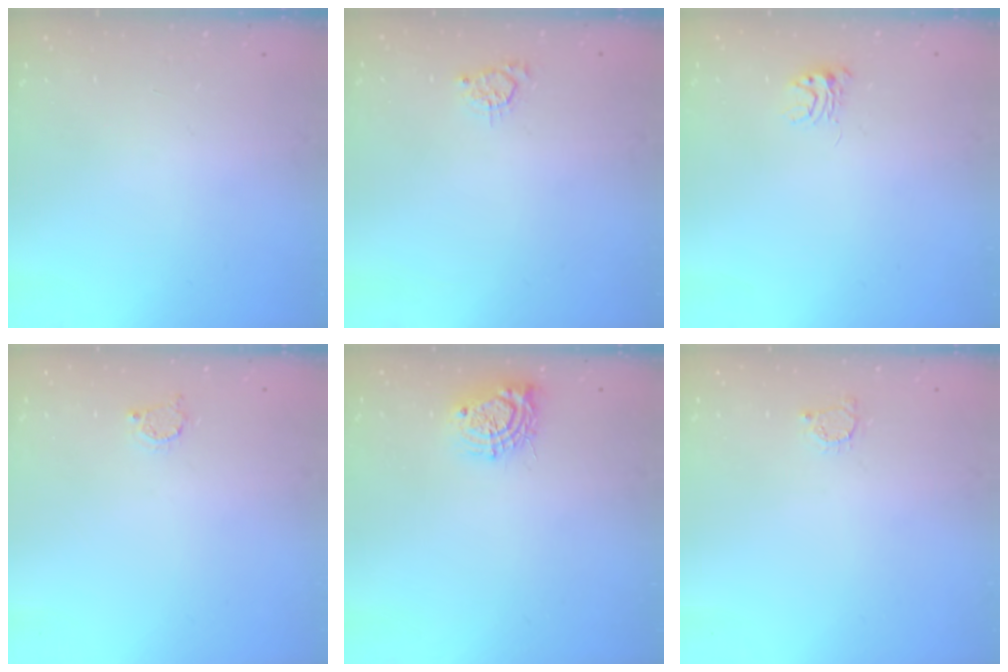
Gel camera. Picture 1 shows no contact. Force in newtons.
{"total": 2.9, "press": 2.9, "slide": 0.3}
{"total": 4.6, "press": 4.6, "slide": 0.3}
{"total": 3.1, "press": 3.1, "slide": 0.4}
{"total": 9.5, "press": 9.5, "slide": 0.7}
{"total": 2.2, "press": 2.2, "slide": 0.3}